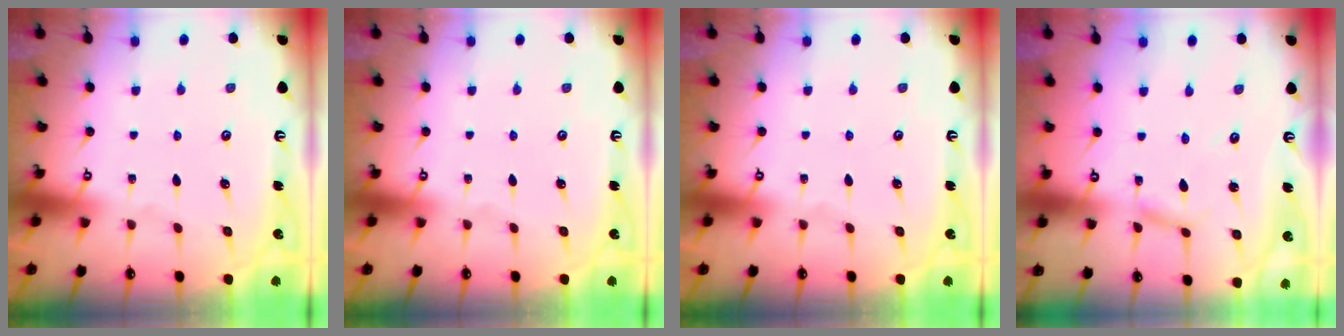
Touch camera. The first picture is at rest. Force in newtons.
{"total": 0.0}
{"total": 0.0}
{"total": 2.2, "press": 2.2, "slide": 0.3}